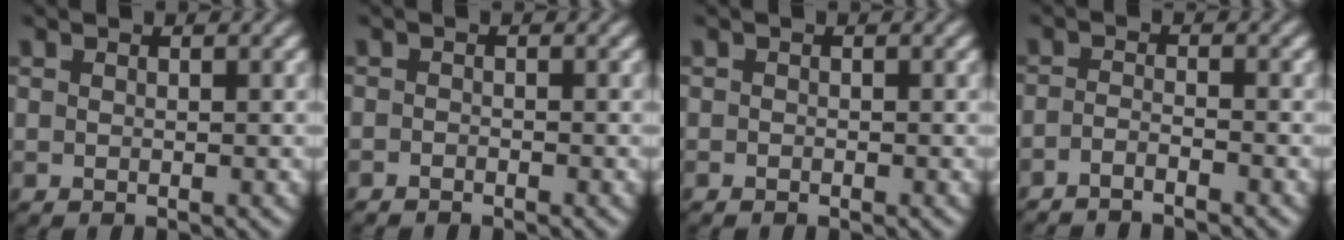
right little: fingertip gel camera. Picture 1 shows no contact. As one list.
[{"total": 1.3, "force": [-1.2, -0.4, -0.4], "torque": [0.012, -0.011, -0.016]}, {"total": 0.7, "force": [-0.6, -0.4, -0.2], "torque": [0.008, -0.006, -0.007]}, {"total": 2.8, "force": [-2.7, -0.1, 0.6], "torque": [-0.011, -0.014, -0.042]}]